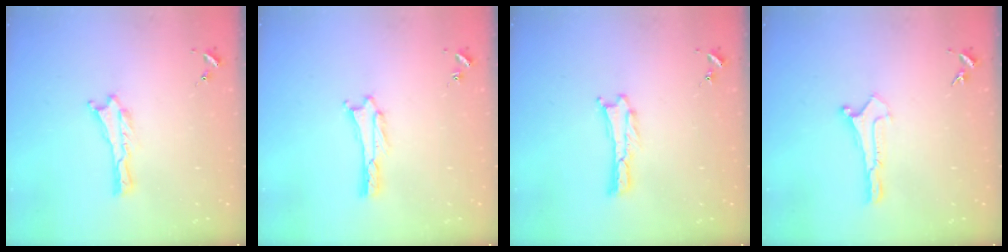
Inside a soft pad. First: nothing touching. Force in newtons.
{"total": 1.6, "press": 1.6, "slide": 0.2}
{"total": 0.0}
{"total": 0.0}